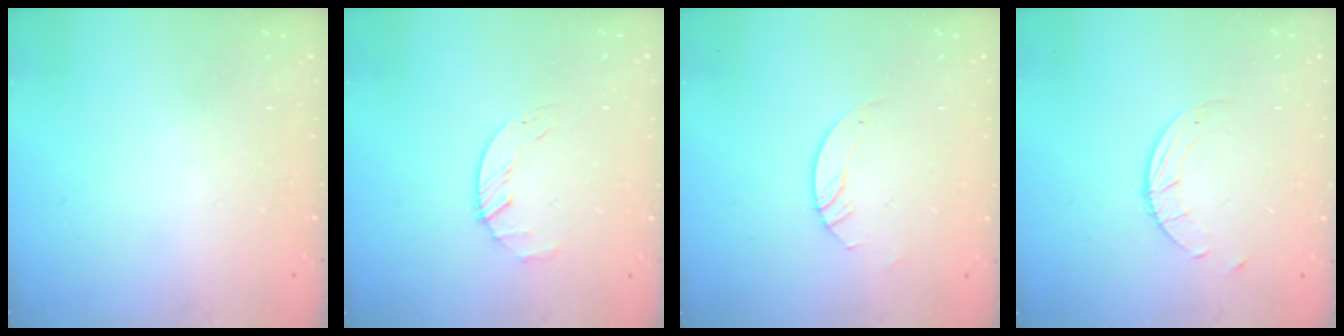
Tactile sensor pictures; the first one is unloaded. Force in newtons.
{"total": 2.7, "press": 2.6, "slide": 0.3}
{"total": 2.1, "press": 2.1, "slide": 0.2}
{"total": 4.0, "press": 4.0, "slide": 0.4}